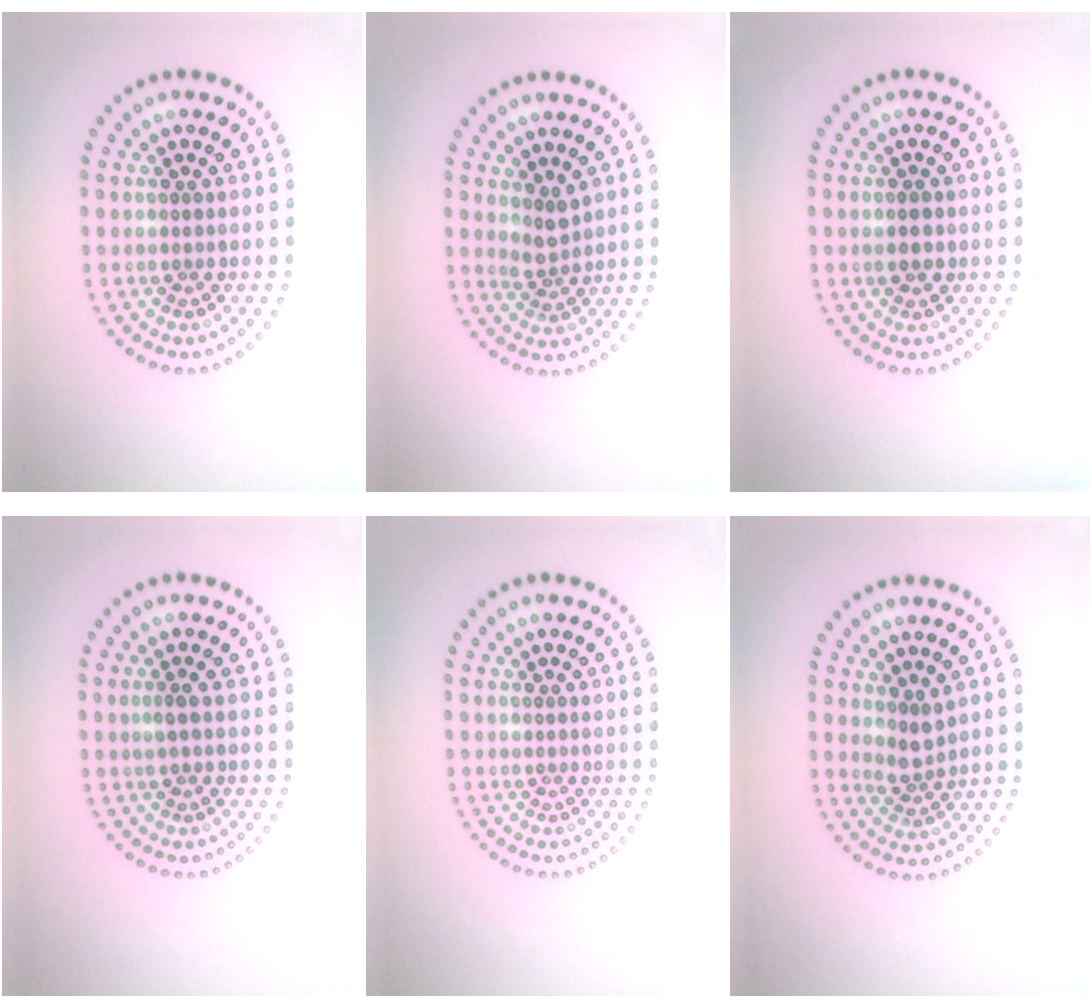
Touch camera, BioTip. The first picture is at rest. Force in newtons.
{"total": 1.9, "press": 1.3, "slide": 1.3}
{"total": 1.8, "press": 1.8, "slide": 0.0}
{"total": 0.9, "press": 0.7, "slide": 0.6}
{"total": 0.0}
{"total": 1.9, "press": 1.4, "slide": 1.2}